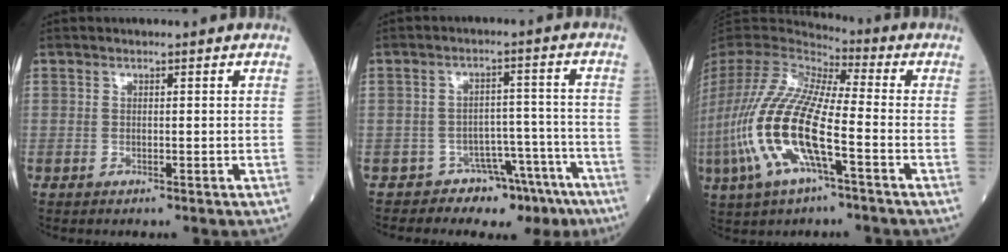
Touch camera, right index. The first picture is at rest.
{"total": 8.5, "force": [-7.1, 4.5, 1.4], "torque": [0.017, 0.067, -0.098]}
{"total": 19.6, "force": [-5.9, 4.8, 18.0], "torque": [-0.432, -0.027, -0.113]}